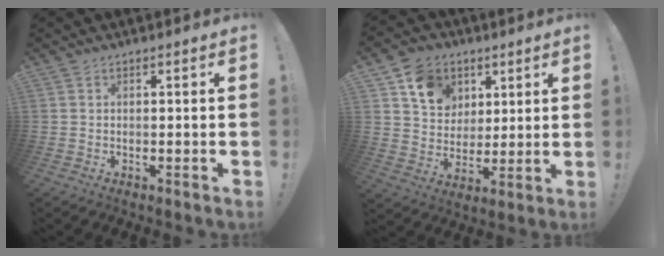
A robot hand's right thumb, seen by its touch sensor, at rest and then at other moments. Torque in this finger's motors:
{"motor_torque": [0.19, 0.31, 0.09, 0.11, 0.07]}